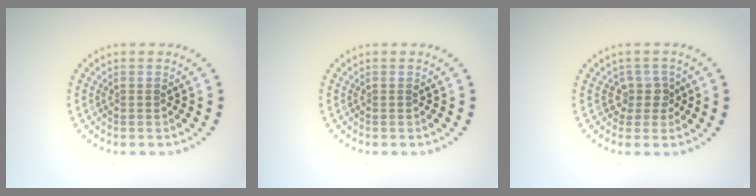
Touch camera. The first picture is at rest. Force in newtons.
{"total": 0.0}
{"total": 1.9, "press": 1.4, "slide": 1.3}